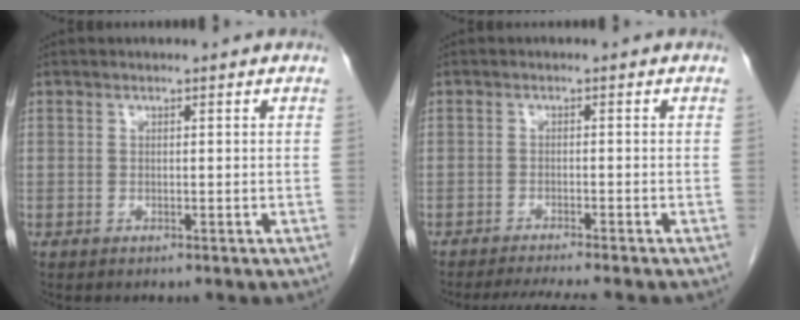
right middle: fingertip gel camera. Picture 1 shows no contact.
{"total": 6.7, "force": [-5.9, -0.5, 3.0], "torque": [-0.037, -0.014, -0.092]}